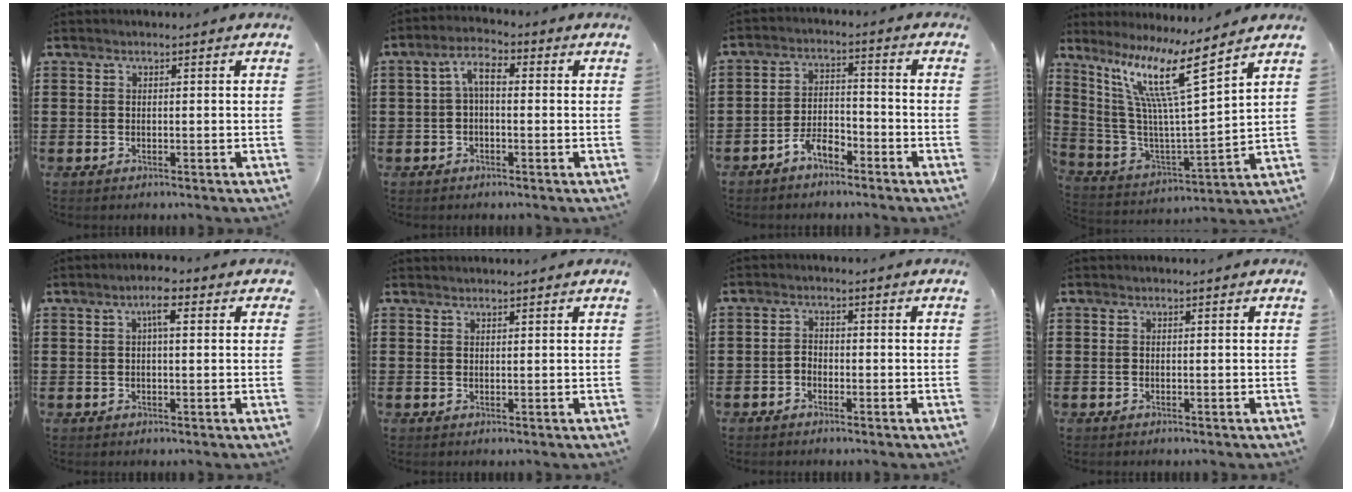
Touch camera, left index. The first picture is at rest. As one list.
[{"total": 4.6, "force": [0.2, 2.0, 4.1], "torque": [-0.095, 0.011, -0.005]}, {"total": 4.5, "force": [-3.6, 1.7, 2.1], "torque": [-0.044, 0.011, -0.071]}, {"total": 13.2, "force": [8.1, 0.3, 10.4], "torque": [-0.231, -0.047, 0.125]}, {"total": 3.3, "force": [1.3, 0.9, 2.9], "torque": [-0.052, 0.010, 0.017]}, {"total": 0.8, "force": [0.8, 0.0, 0.0], "torque": [-0.002, 0.000, 0.017]}, {"total": 1.6, "force": [-1.2, 0.9, 0.3], "torque": [-0.012, 0.006, -0.026]}, {"total": 0.0}]